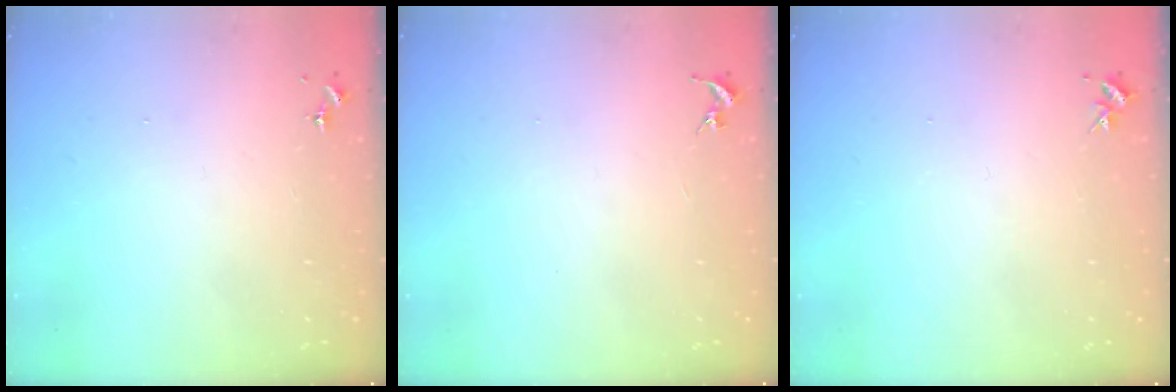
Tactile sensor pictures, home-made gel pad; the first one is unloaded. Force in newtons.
{"total": 0.0}
{"total": 3.2, "press": 3.2, "slide": 0.4}